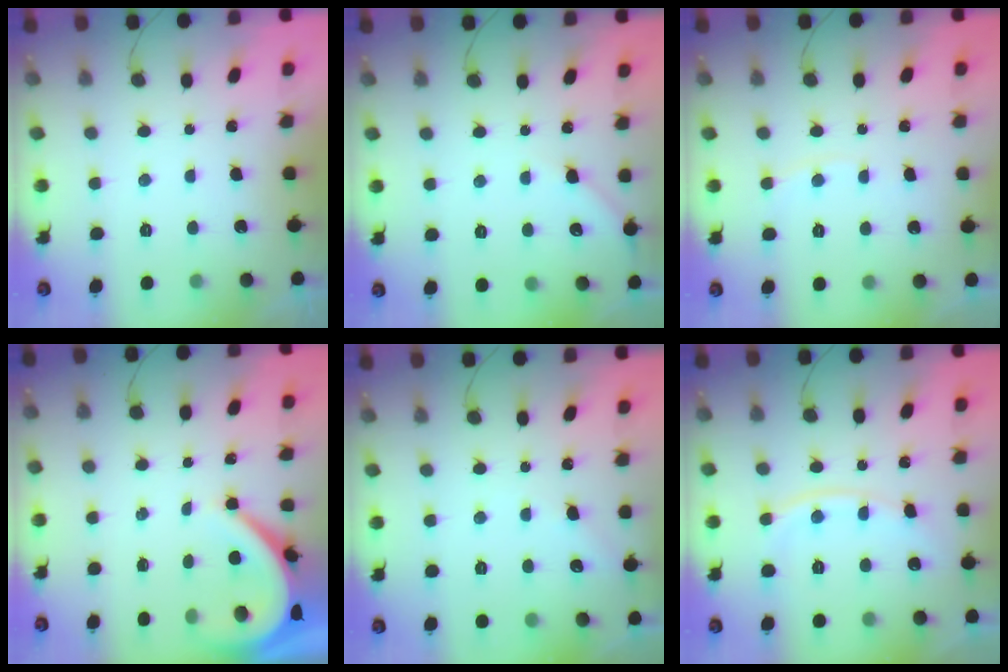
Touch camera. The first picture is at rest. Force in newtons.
{"total": 2.9, "press": 2.9, "slide": 0.4}
{"total": 2.5, "press": 2.5, "slide": 0.2}
{"total": 6.3, "press": 6.3, "slide": 0.7}
{"total": 3.0, "press": 3.0, "slide": 0.4}
{"total": 9.6, "press": 9.6, "slide": 1.2}